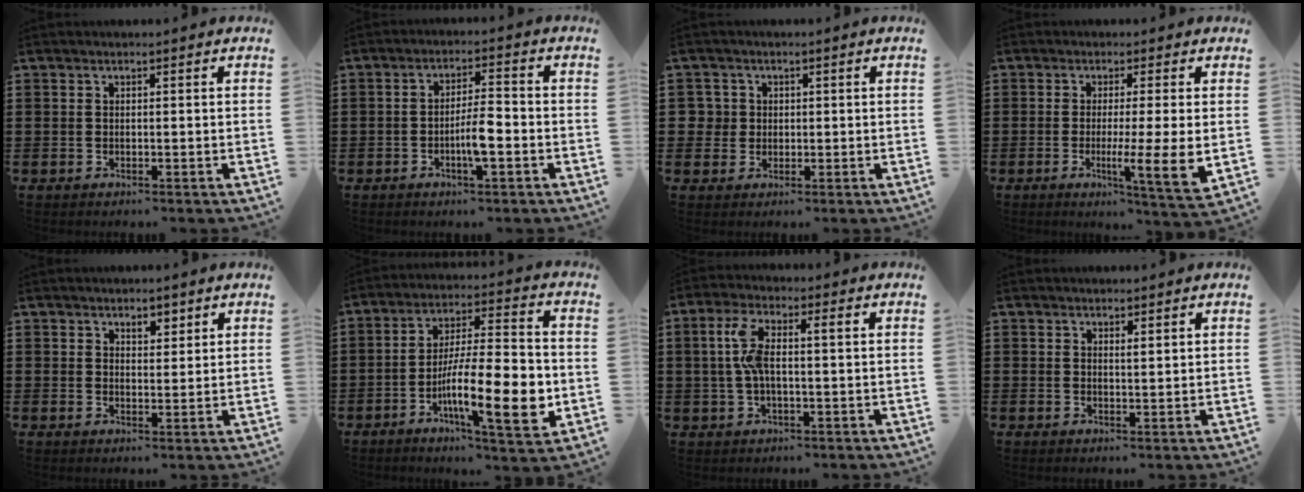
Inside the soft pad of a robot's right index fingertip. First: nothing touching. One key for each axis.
{"total": 4.9, "fx": -1.6, "fy": 1.0, "fz": 4.6, "tx": -0.086, "ty": 0.003, "tz": -0.031}
{"total": 3.0, "fx": 0.4, "fy": 2.9, "fz": 0.6, "tx": -0.024, "ty": 0.011, "tz": 0.005}
{"total": 7.7, "fx": -1.2, "fy": 0.0, "fz": 7.6, "tx": -0.123, "ty": -0.021, "tz": -0.017}
{"total": 2.3, "fx": 1.8, "fy": 1.2, "fz": 1.0, "tx": -0.015, "ty": 0.003, "tz": 0.031}
{"total": 16.3, "fx": -4.3, "fy": 4.1, "fz": 15.1, "tx": -0.255, "ty": -0.007, "tz": -0.074}
{"total": 6.3, "fx": 0.5, "fy": 2.0, "fz": 5.9, "tx": -0.132, "ty": 0.002, "tz": -0.001}
{"total": 0.9, "fx": 0.8, "fy": 0.1, "fz": 0.5, "tx": -0.011, "ty": 0.000, "tz": 0.014}